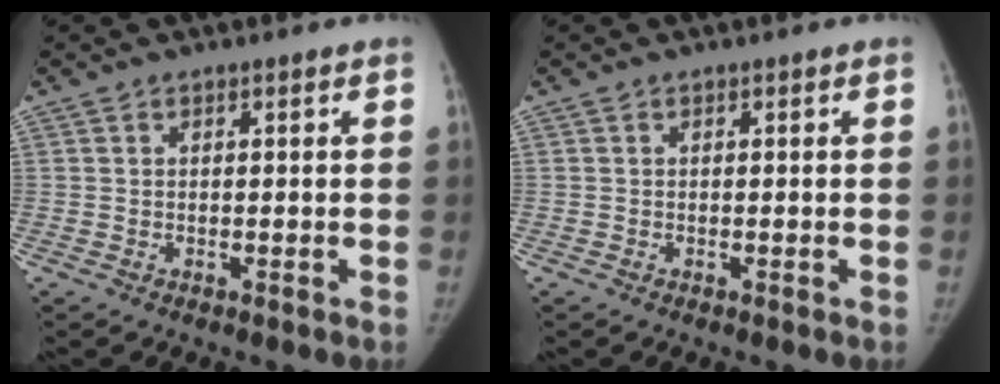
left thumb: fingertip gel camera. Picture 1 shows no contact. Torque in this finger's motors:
{"motor_torque": [0.09, 0.00, 0.07, -0.47, 0.06]}